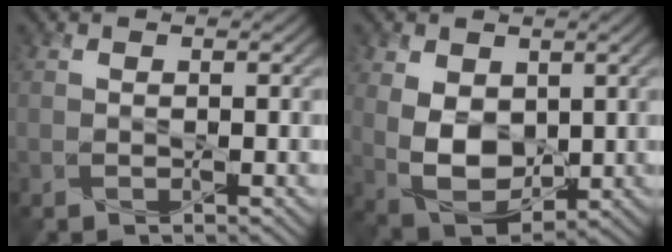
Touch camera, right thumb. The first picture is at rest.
{"total": 8.0, "force": [1.4, 5.6, 5.6], "torque": [-0.136, -0.009, 0.030]}